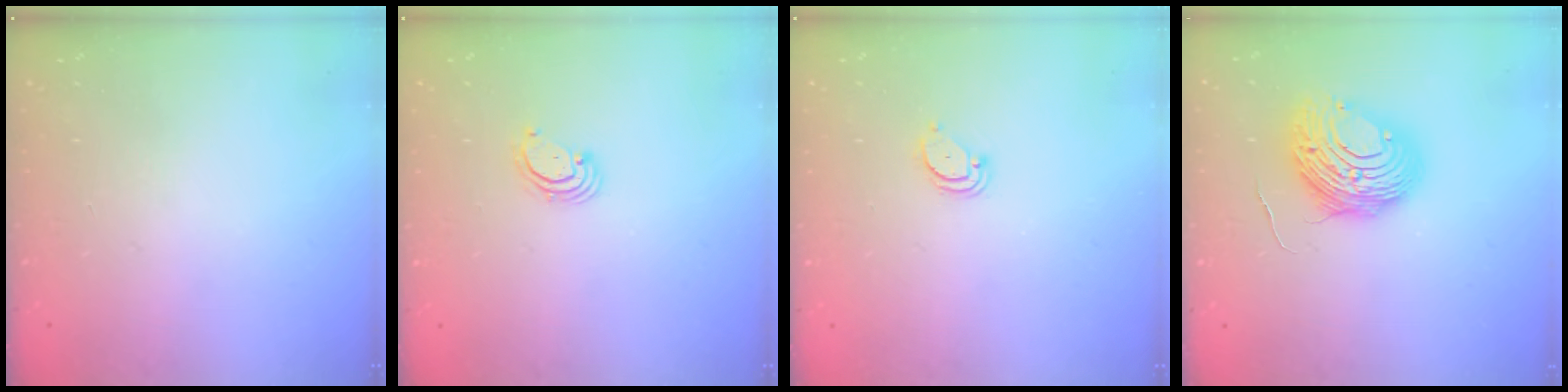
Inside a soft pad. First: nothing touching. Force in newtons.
{"total": 2.7, "press": 2.7, "slide": 0.3}
{"total": 2.1, "press": 2.1, "slide": 0.2}
{"total": 12.2, "press": 12.2, "slide": 1.4}